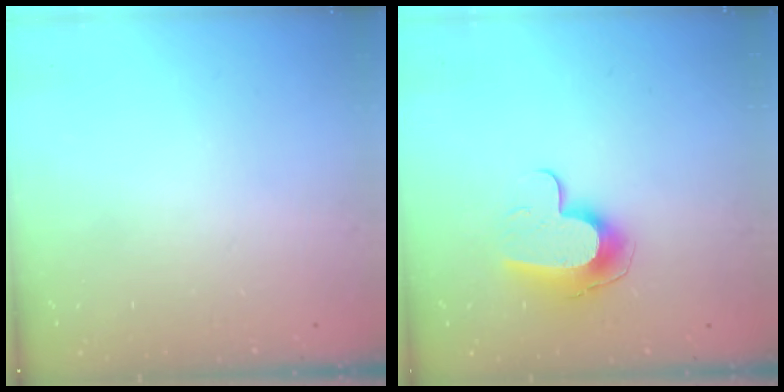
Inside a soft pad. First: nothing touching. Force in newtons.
{"total": 10.5, "press": 10.5, "slide": 0.5}